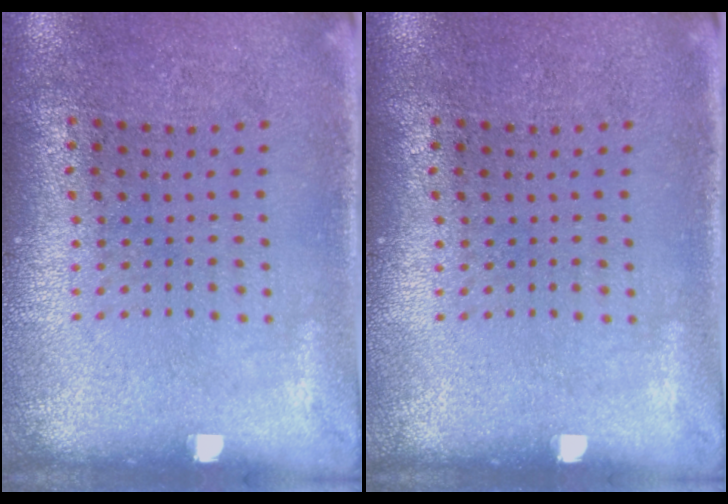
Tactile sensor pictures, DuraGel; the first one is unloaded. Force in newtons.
{"total": 0.0}